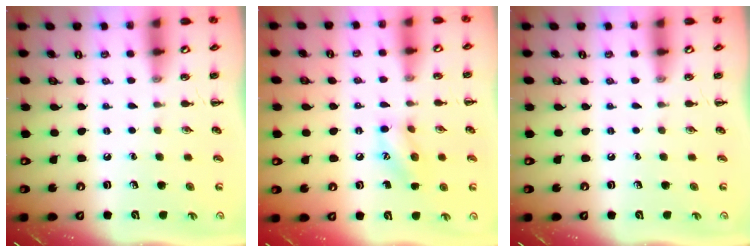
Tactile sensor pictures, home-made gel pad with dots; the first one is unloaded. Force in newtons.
{"total": 10.1, "press": 10.0, "slide": 1.3}
{"total": 0.0}